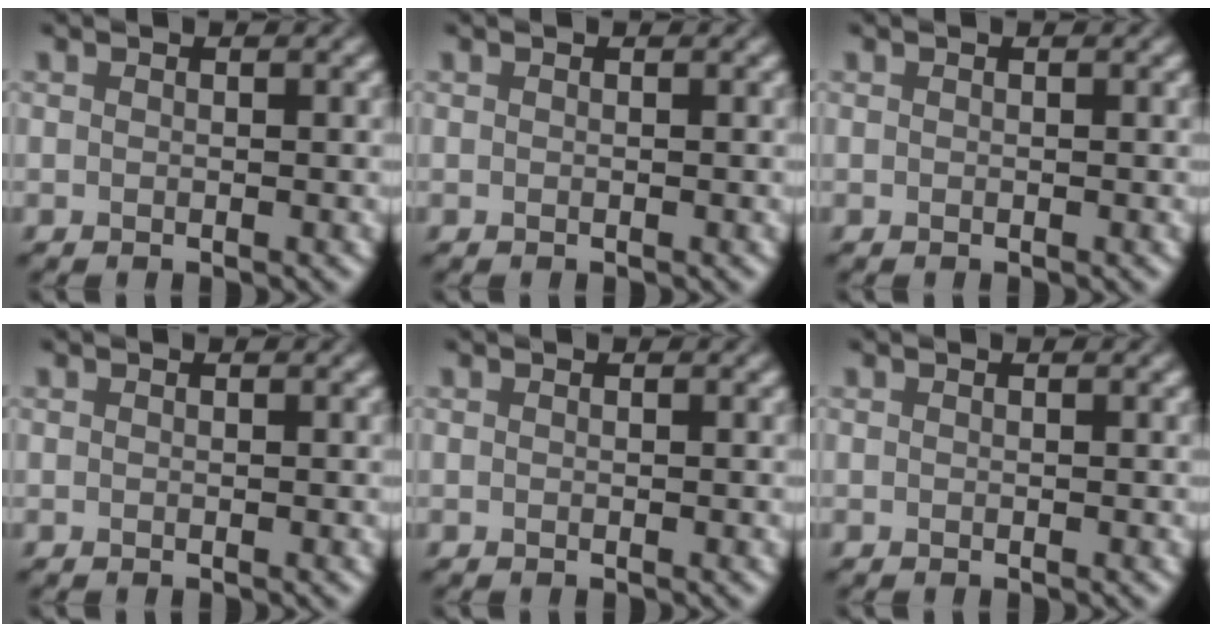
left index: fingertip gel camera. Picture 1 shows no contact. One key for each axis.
{"total": 0.0}
{"total": 0.0}
{"total": 0.0}
{"total": 0.0}
{"total": 0.0}